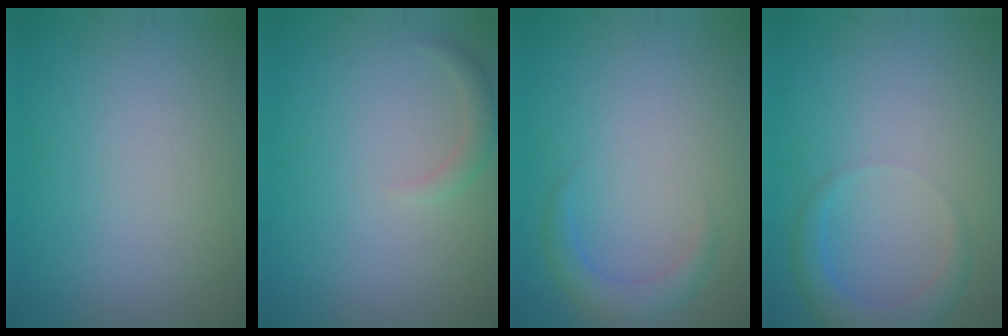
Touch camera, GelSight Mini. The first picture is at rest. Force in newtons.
{"total": 1.3, "press": 1.3, "slide": 0.1}
{"total": 2.1, "press": 2.1, "slide": 0.2}
{"total": 2.7, "press": 2.6, "slide": 0.3}